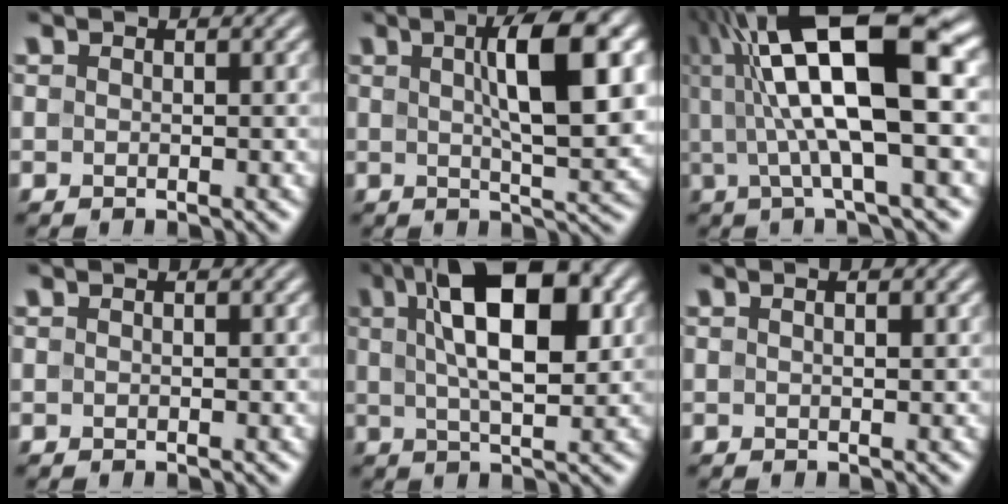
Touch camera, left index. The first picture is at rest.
{"total": 8.4, "force": [2.0, 2.3, 7.9], "torque": [-0.111, 0.008, 0.030]}
{"total": 14.5, "force": [3.2, 3.9, 13.6], "torque": [-0.219, 0.019, 0.050]}
{"total": 0.0}
{"total": 11.1, "force": [3.1, 4.5, 9.7], "torque": [-0.153, 0.015, 0.045]}
{"total": 1.3, "force": [0.6, 0.2, 1.1], "torque": [-0.016, -0.002, 0.008]}